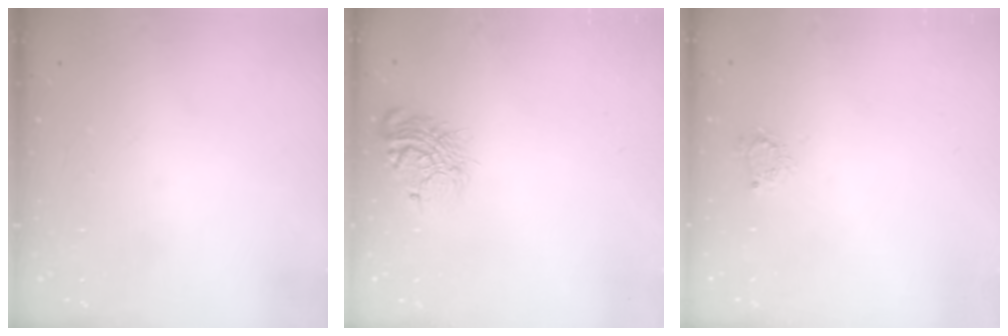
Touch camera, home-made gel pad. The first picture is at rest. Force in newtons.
{"total": 13.3, "press": 13.3, "slide": 0.9}
{"total": 3.4, "press": 3.4, "slide": 0.5}